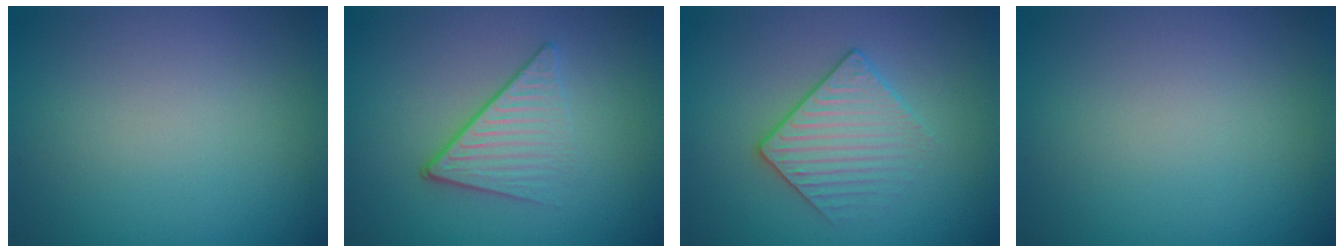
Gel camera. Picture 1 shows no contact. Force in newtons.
{"total": 4.1, "press": 2.8, "slide": 3.1}
{"total": 2.9, "press": 2.6, "slide": 1.2}
{"total": 0.0}